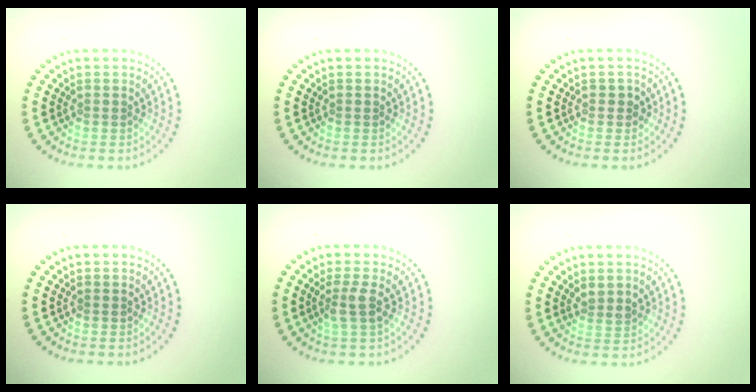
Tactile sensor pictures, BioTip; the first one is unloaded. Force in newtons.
{"total": 0.0}
{"total": 0.9, "press": 0.8, "slide": 0.3}
{"total": 0.0}
{"total": 1.9, "press": 1.5, "slide": 1.2}
{"total": 1.5, "press": 1.3, "slide": 0.8}